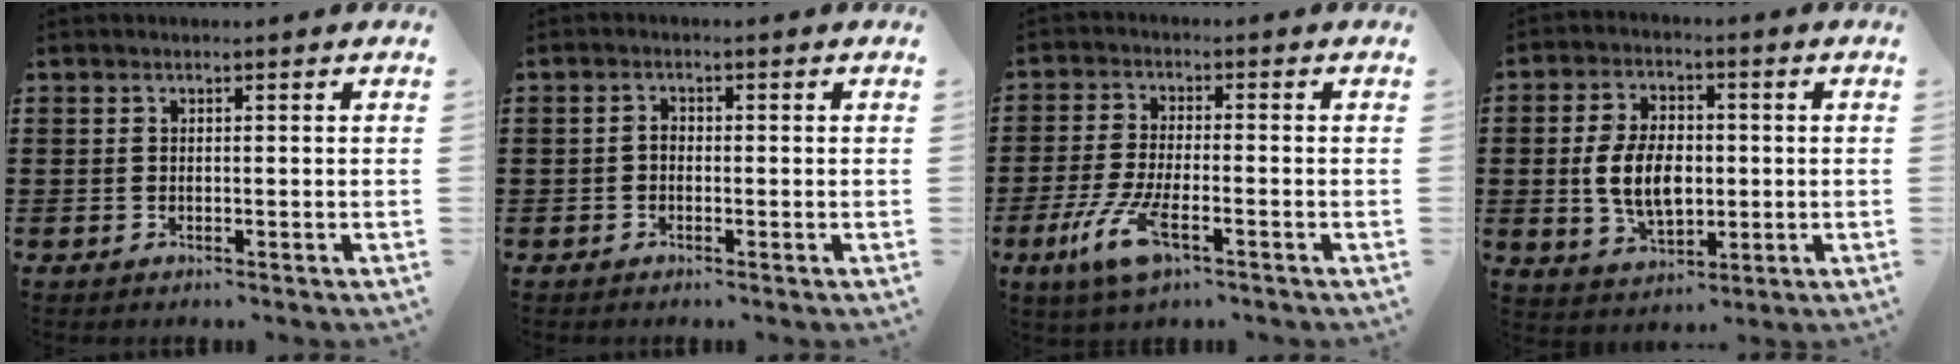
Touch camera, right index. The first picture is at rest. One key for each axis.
{"total": 1.3, "fx": -0.4, "fy": 0.8, "fz": 0.9, "tx": -0.019, "ty": 0.002, "tz": -0.008}
{"total": 7.9, "fx": -3.6, "fy": 2.1, "fz": 6.7, "tx": -0.160, "ty": -0.019, "tz": -0.069}
{"total": 8.2, "fx": -0.4, "fy": 5.1, "fz": 6.5, "tx": -0.134, "ty": 0.005, "tz": -0.011}